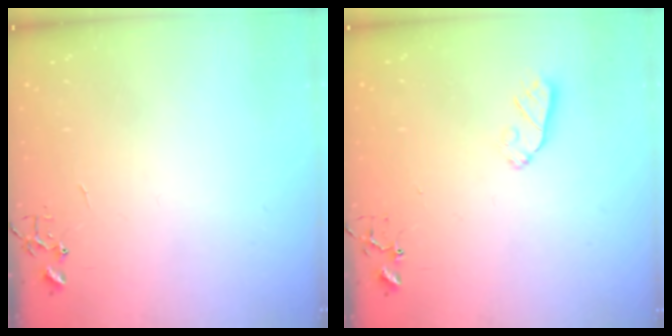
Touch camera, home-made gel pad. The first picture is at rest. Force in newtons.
{"total": 6.6, "press": 6.6, "slide": 0.2}